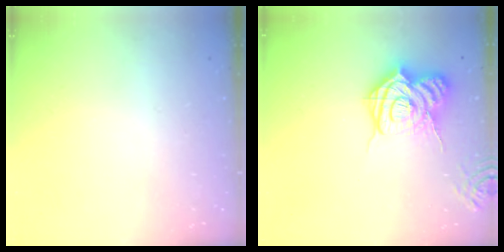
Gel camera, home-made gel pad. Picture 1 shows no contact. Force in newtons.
{"total": 17.5, "press": 17.4, "slide": 1.9}